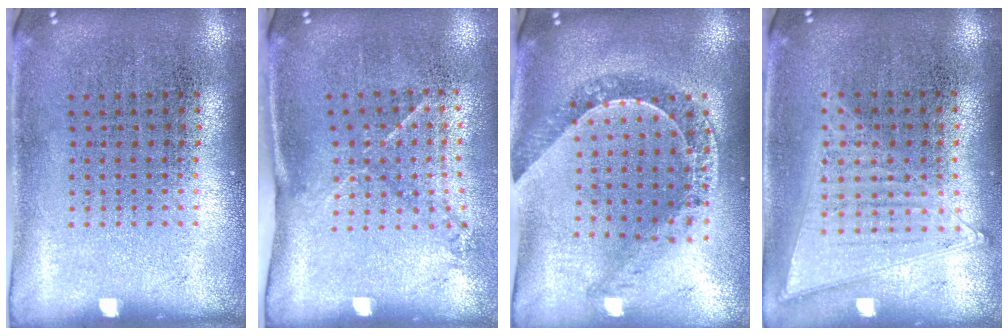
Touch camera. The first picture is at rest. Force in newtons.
{"total": 1.6, "press": 1.0, "slide": 1.3}
{"total": 1.1, "press": 1.0, "slide": 0.2}
{"total": 1.0, "press": 1.0, "slide": 0.4}